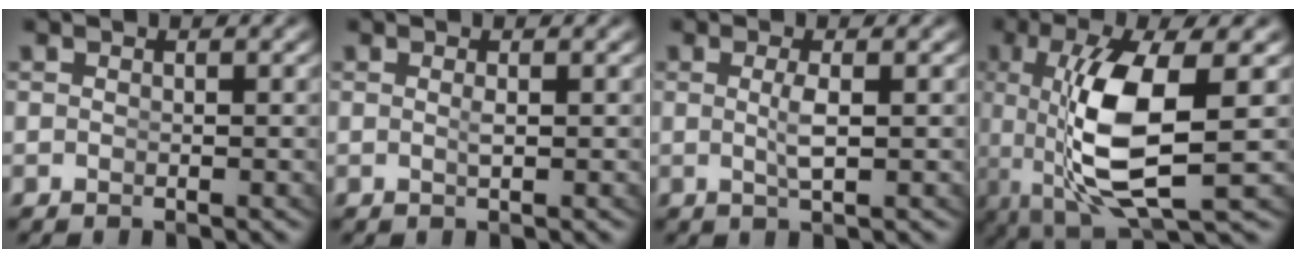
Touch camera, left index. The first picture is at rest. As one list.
[{"total": 0.7, "force": [0.0, -0.4, 0.6], "torque": [-0.014, -0.011, 0.005]}, {"total": 1.8, "force": [-0.1, -0.5, 1.7], "torque": [-0.035, -0.012, 0.007]}, {"total": 9.1, "force": [0.1, 2.8, 8.7], "torque": [-0.183, -0.025, 0.025]}]